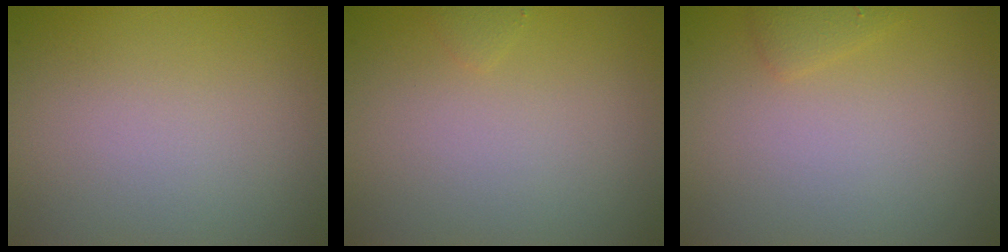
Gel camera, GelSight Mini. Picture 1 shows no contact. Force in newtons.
{"total": 0.5, "press": 0.5, "slide": 0.0}
{"total": 1.0, "press": 1.0, "slide": 0.1}